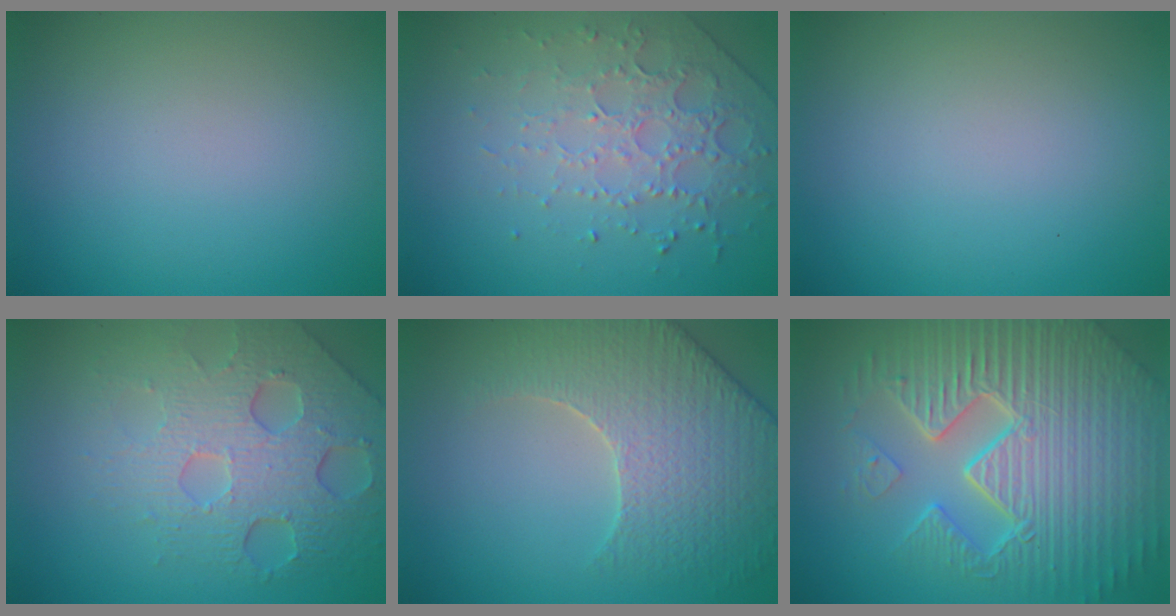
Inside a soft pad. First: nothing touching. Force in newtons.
{"total": 4.5, "press": 3.2, "slide": 3.2}
{"total": 0.0}
{"total": 7.3, "press": 5.1, "slide": 5.2}
{"total": 5.7, "press": 5.2, "slide": 2.1}
{"total": 10.8, "press": 7.0, "slide": 8.3}